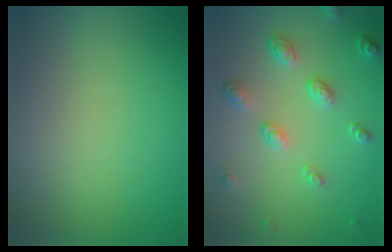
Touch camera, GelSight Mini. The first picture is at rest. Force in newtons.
{"total": 3.7, "press": 2.9, "slide": 2.3}